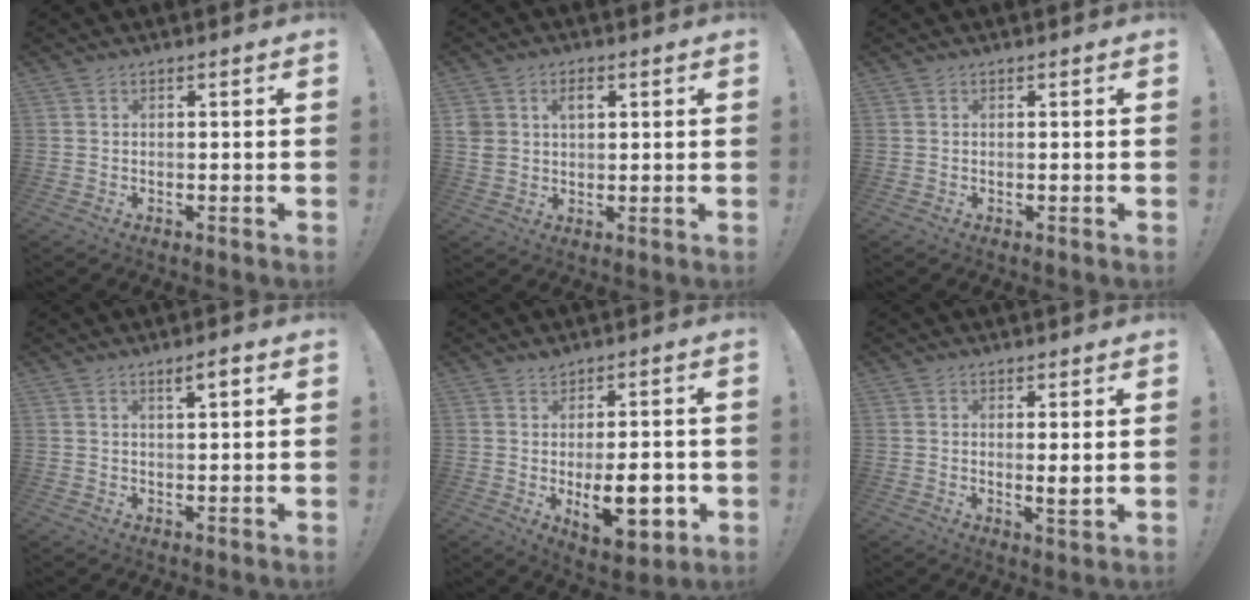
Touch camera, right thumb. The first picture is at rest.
{"total": 5.3, "force": [1.8, 4.2, 2.7], "torque": [-0.050, 0.005, 0.034]}
{"total": 0.0}
{"total": 3.0, "force": [1.7, 0.6, 2.4], "torque": [-0.035, -0.005, 0.024]}
{"total": 11.5, "force": [-2.0, 5.0, 10.1], "torque": [-0.138, -0.004, -0.030]}
{"total": 3.1, "force": [0.8, 0.1, 3.0], "torque": [-0.040, -0.016, 0.010]}